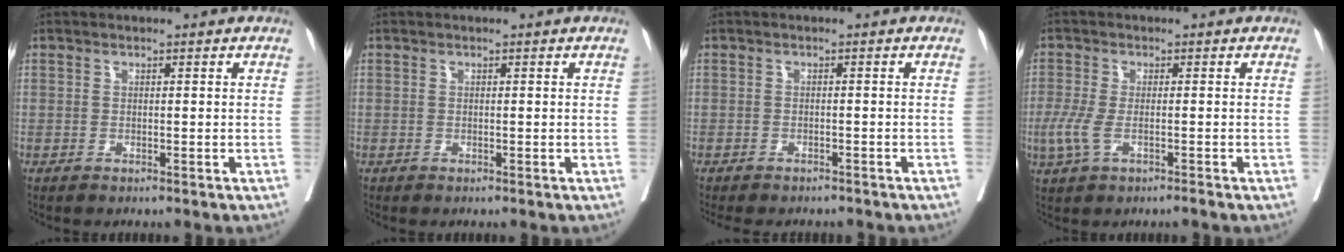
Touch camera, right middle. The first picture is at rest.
{"total": 0.0}
{"total": 8.0, "force": [-7.3, 2.0, 2.7], "torque": [-0.030, 0.000, -0.088]}
{"total": 4.1, "force": [-1.6, 1.0, 3.6], "torque": [-0.086, -0.010, -0.035]}